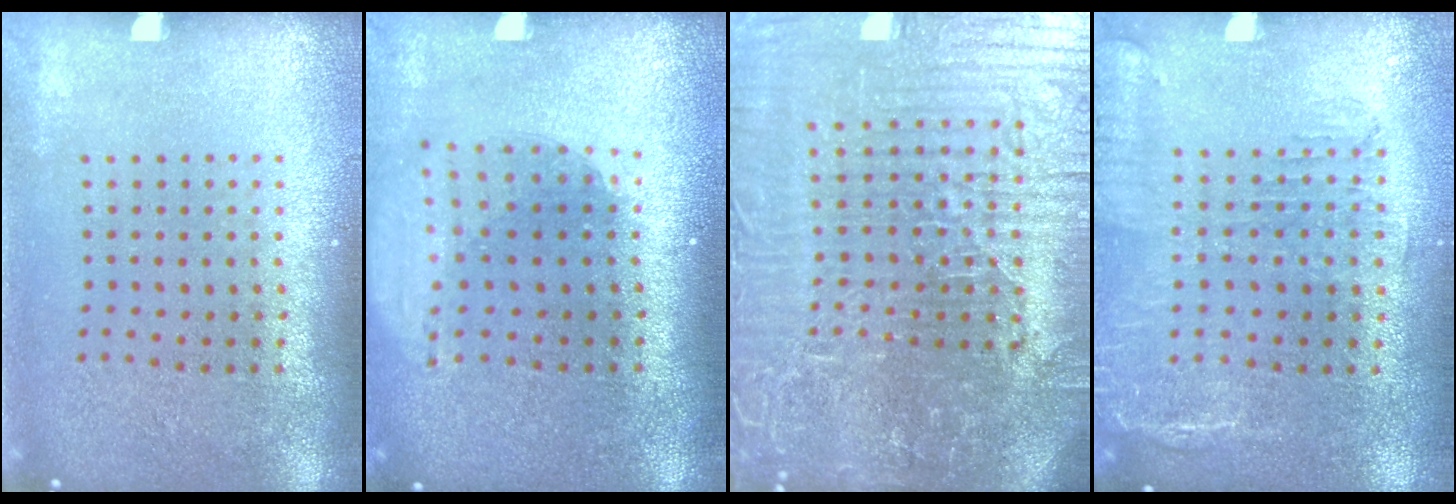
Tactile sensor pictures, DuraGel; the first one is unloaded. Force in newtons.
{"total": 1.8, "press": 1.4, "slide": 1.2}
{"total": 7.9, "press": 7.0, "slide": 3.7}
{"total": 1.8, "press": 1.5, "slide": 1.1}